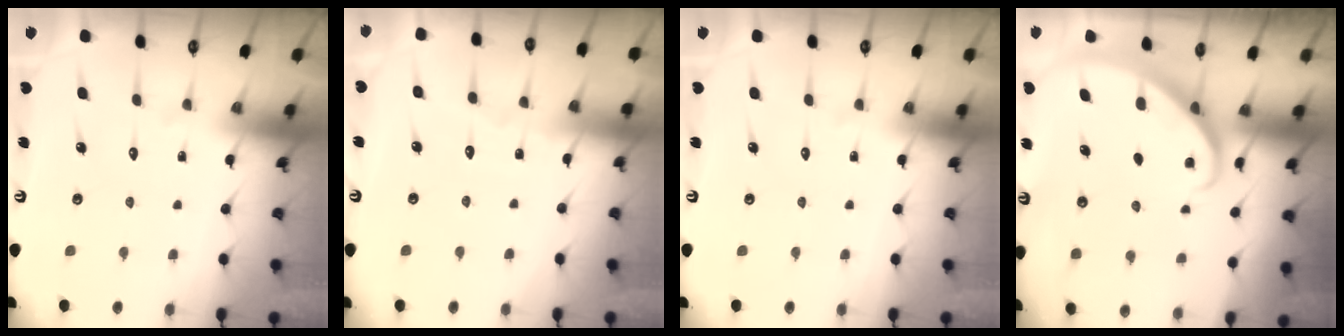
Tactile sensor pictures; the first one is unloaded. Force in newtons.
{"total": 2.1, "press": 2.1, "slide": 0.3}
{"total": 0.0}
{"total": 2.3, "press": 2.3, "slide": 0.2}